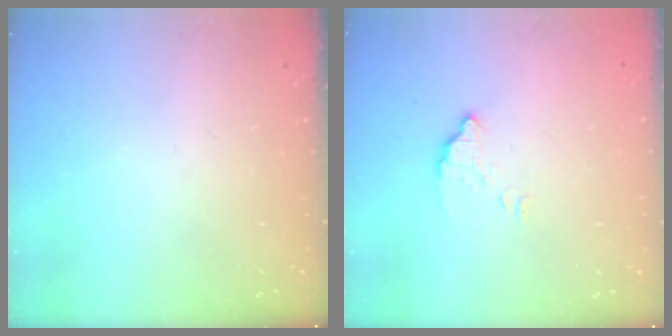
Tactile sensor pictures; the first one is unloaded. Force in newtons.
{"total": 3.1, "press": 3.1, "slide": 0.2}